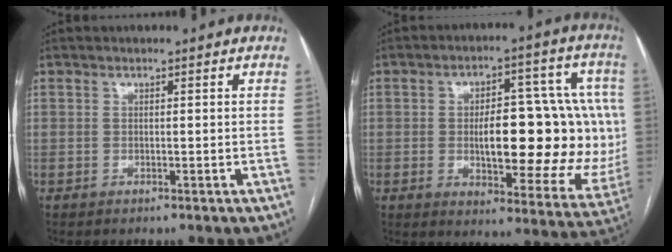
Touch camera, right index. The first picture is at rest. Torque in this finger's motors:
{"motor_torque": [1.55, -0.59, 1.05, 0.18]}